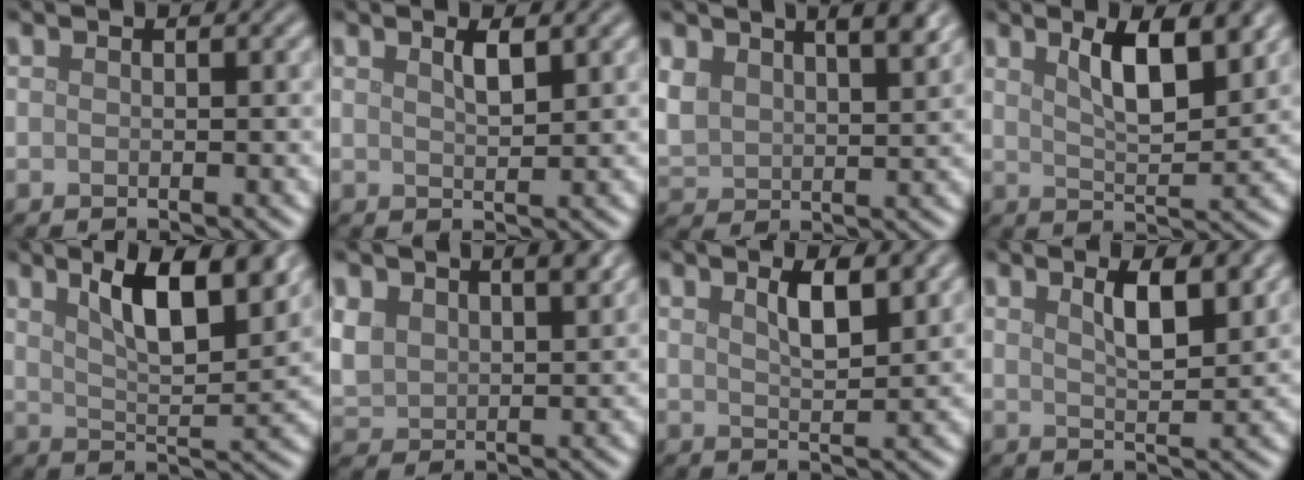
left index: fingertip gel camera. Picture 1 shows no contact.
{"total": 1.7, "force": [1.1, 0.3, 1.3], "torque": [-0.023, 0.004, 0.018]}
{"total": 6.0, "force": [3.4, 3.3, 3.7], "torque": [-0.083, 0.001, 0.062]}
{"total": 5.7, "force": [2.9, 1.8, 4.6], "torque": [-0.074, 0.000, 0.047]}
{"total": 7.9, "force": [4.3, 2.2, 6.3], "torque": [-0.094, 0.006, 0.068]}
{"total": 5.7, "force": [2.9, 3.6, 3.4], "torque": [-0.085, 0.001, 0.055]}
{"total": 3.4, "force": [1.8, 0.9, 2.7], "torque": [-0.043, 0.001, 0.031]}
{"total": 3.8, "force": [1.9, 1.0, 3.1], "torque": [-0.049, 0.001, 0.033]}